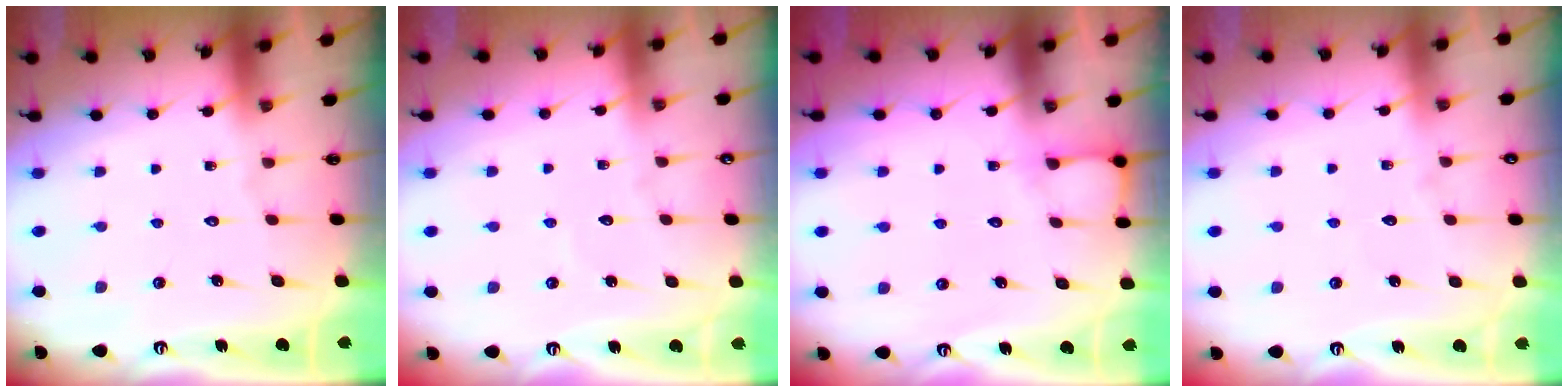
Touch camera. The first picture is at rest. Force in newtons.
{"total": 2.9, "press": 2.9, "slide": 0.2}
{"total": 4.4, "press": 4.3, "slide": 0.5}
{"total": 3.4, "press": 3.4, "slide": 0.4}